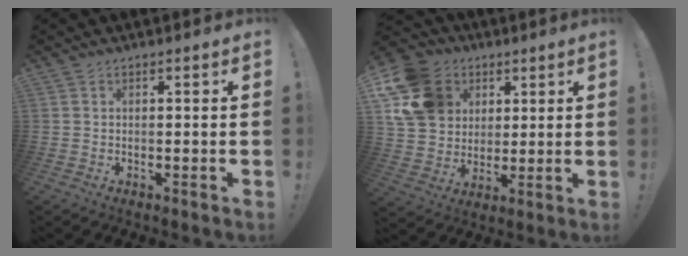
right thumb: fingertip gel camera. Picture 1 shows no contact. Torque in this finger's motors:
{"motor_torque": [1.92, 2.26, 1.15, 0.20, 0.16]}